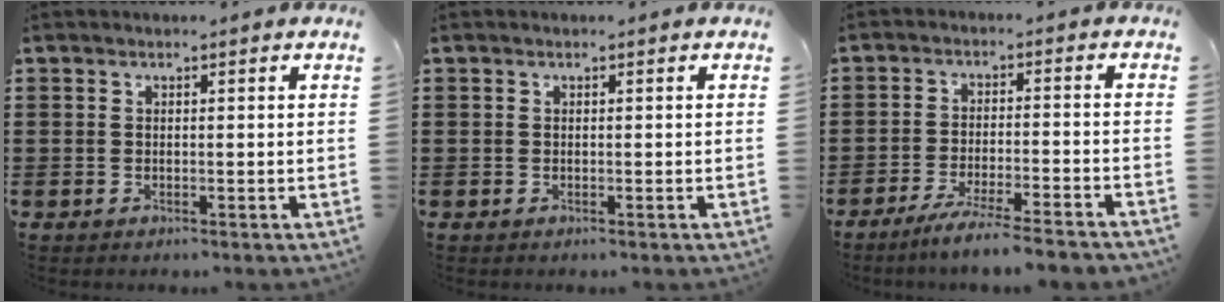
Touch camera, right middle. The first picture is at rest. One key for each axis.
{"total": 0.0}
{"total": 5.4, "fx": -4.8, "fy": -0.4, "fz": 2.4, "tx": -0.049, "ty": -0.018, "tz": -0.090}